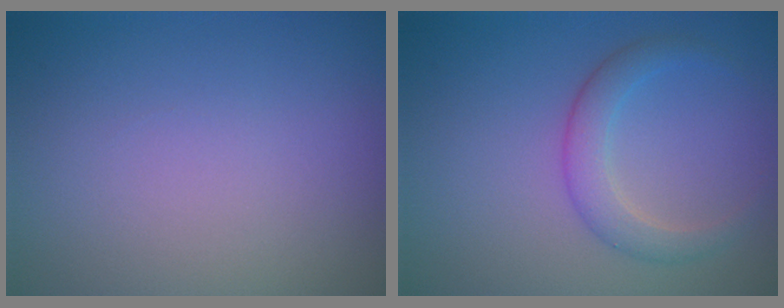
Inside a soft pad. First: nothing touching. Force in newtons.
{"total": 2.7, "press": 2.7, "slide": 0.1}